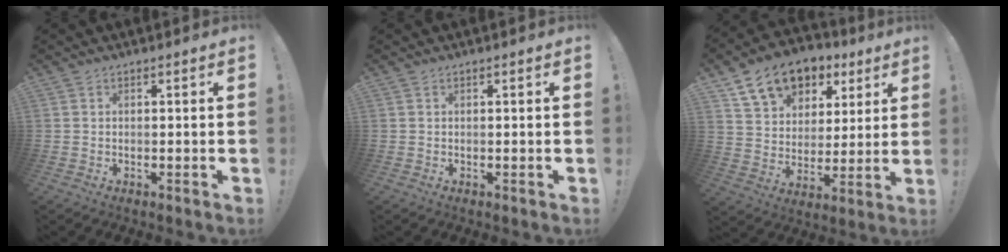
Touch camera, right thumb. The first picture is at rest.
{"total": 0.0}
{"total": 14.9, "force": [8.9, 10.1, 6.5], "torque": [-0.101, -0.043, 0.167]}